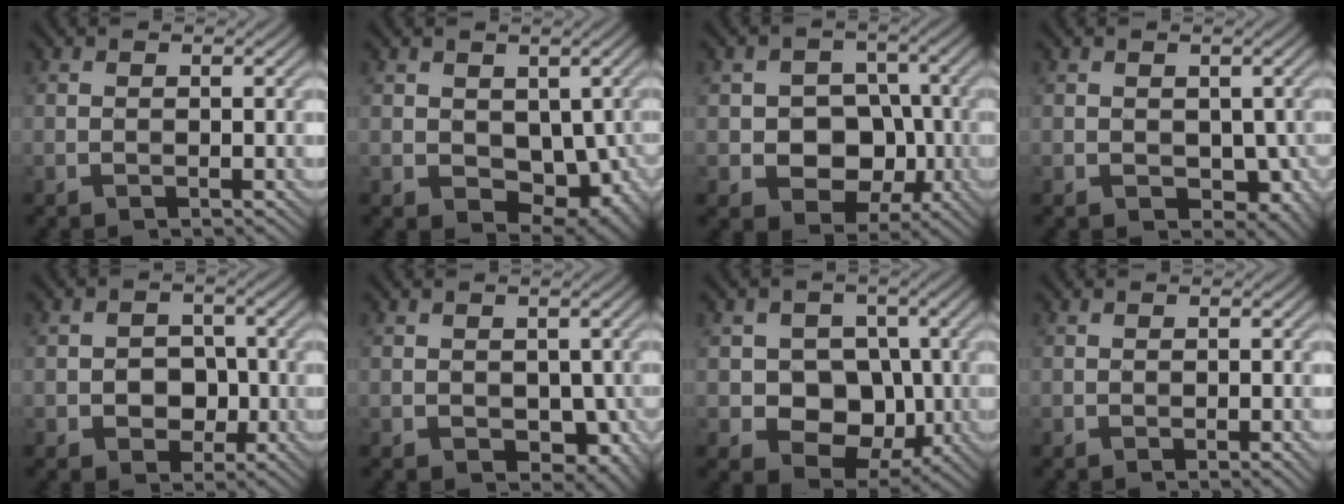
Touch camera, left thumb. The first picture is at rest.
{"total": 7.3, "force": [0.1, 5.2, 5.1], "torque": [-0.085, -0.028, 0.013]}
{"total": 7.9, "force": [-1.6, 6.4, 4.2], "torque": [-0.060, -0.007, -0.048]}
{"total": 4.3, "force": [-0.4, 3.1, 3.0], "torque": [-0.049, -0.017, -0.003]}
{"total": 3.8, "force": [-0.9, 3.1, 2.0], "torque": [-0.022, -0.002, -0.022]}
{"total": 4.5, "force": [-0.6, 3.2, 3.0], "torque": [-0.051, -0.018, -0.006]}
{"total": 8.2, "force": [-0.8, 6.9, 4.3], "torque": [-0.067, -0.011, -0.034]}
{"total": 1.1, "force": [-0.4, 0.2, 1.1], "torque": [-0.016, -0.003, -0.003]}